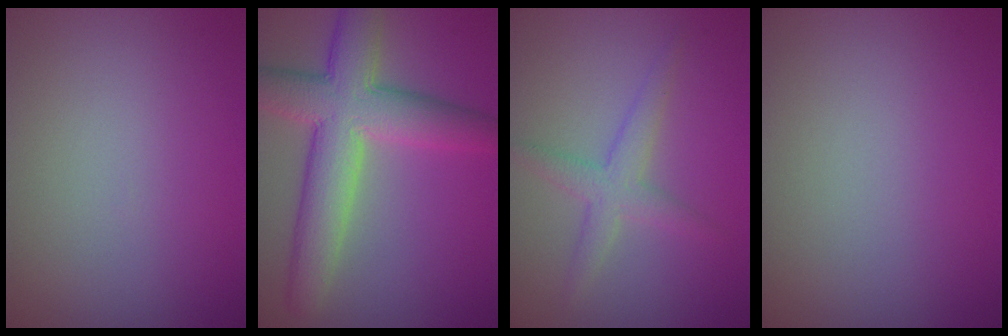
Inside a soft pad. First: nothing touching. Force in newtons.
{"total": 8.1, "press": 8.1, "slide": 0.6}
{"total": 2.5, "press": 2.5, "slide": 0.0}
{"total": 0.0}